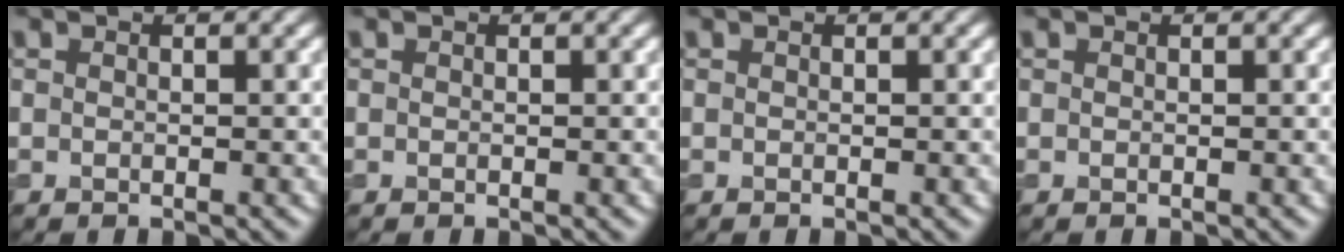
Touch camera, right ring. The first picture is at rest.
{"total": 0.0}
{"total": 0.0}
{"total": 0.0}